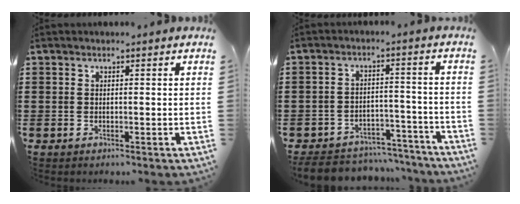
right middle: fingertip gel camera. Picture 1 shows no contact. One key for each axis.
{"total": 6.1, "fx": -5.9, "fy": 1.3, "fz": 0.8, "tx": -0.013, "ty": 0.017, "tz": -0.117}